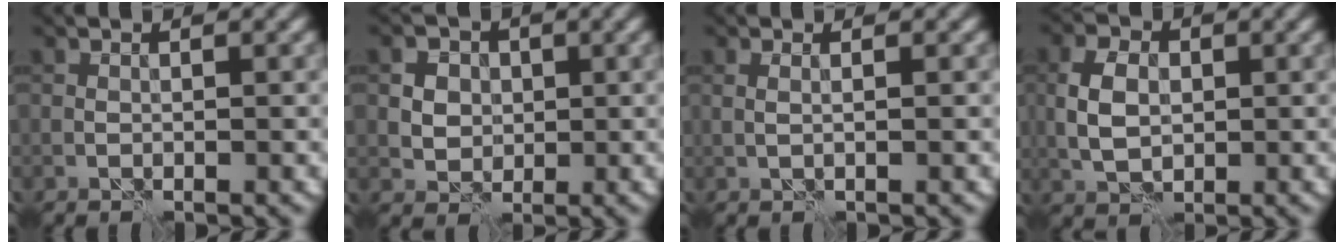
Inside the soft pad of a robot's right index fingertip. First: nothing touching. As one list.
[{"total": 5.4, "force": [1.7, 4.4, 2.6], "torque": [-0.049, 0.018, 0.022]}, {"total": 1.4, "force": [0.6, 0.6, 1.1], "torque": [-0.007, -0.001, -0.003]}, {"total": 4.2, "force": [0.1, 2.9, 3.0], "torque": [-0.063, 0.004, -0.001]}]